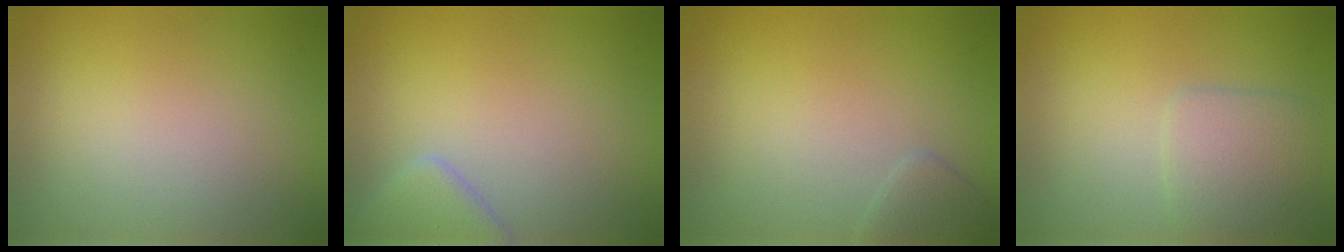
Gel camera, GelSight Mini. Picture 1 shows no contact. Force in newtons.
{"total": 3.0, "press": 3.0, "slide": 0.3}
{"total": 1.4, "press": 1.4, "slide": 0.1}
{"total": 3.1, "press": 3.1, "slide": 0.1}